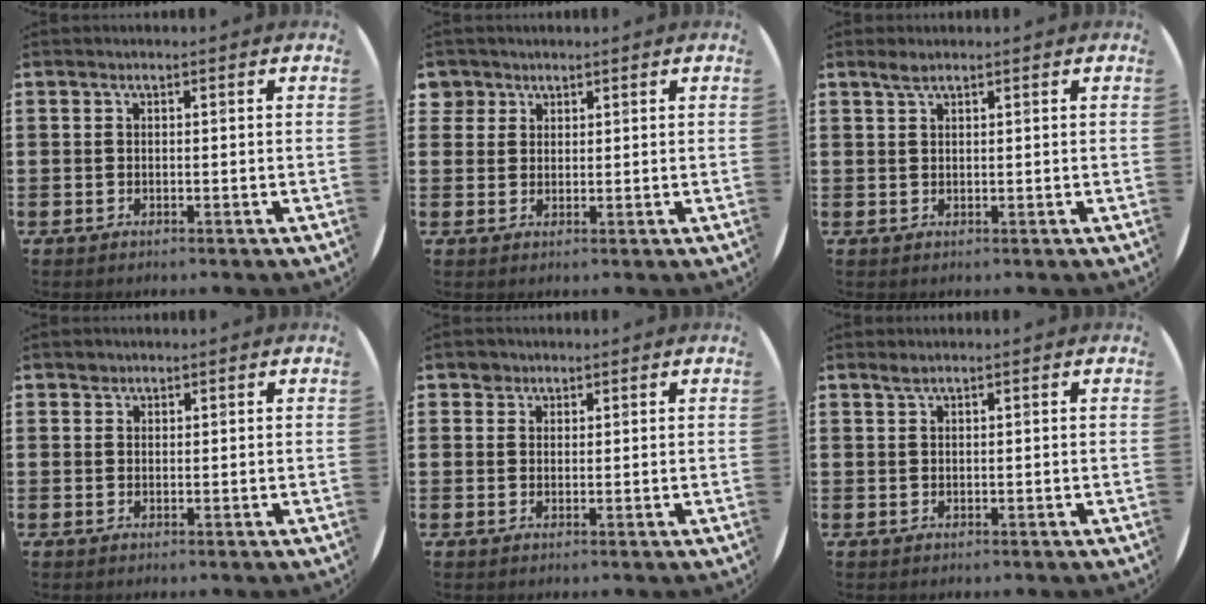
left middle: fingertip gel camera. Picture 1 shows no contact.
{"total": 2.3, "force": [1.7, 1.6, 0.1], "torque": [-0.001, 0.003, 0.031]}
{"total": 1.3, "force": [1.1, 0.1, 0.7], "torque": [-0.015, 0.002, 0.020]}
{"total": 0.9, "force": [0.8, 0.5, 0.0], "torque": [0.007, -0.001, 0.013]}
{"total": 1.6, "force": [1.3, 1.0, 0.0], "torque": [0.006, 0.000, 0.024]}
{"total": 0.8, "force": [0.7, -0.1, 0.4], "torque": [-0.008, 0.000, 0.013]}